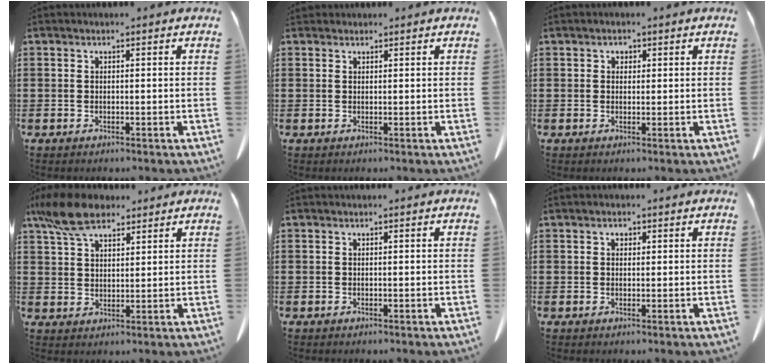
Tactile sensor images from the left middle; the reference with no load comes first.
{"total": 0.8, "force": [0.7, 0.3, 0.0], "torque": [-0.003, 0.000, 0.015]}
{"total": 0.9, "force": [0.3, 0.7, 0.3], "torque": [-0.009, 0.002, 0.007]}
{"total": 8.0, "force": [5.7, 3.5, 4.4], "torque": [-0.111, -0.005, 0.107]}
{"total": 0.0}
{"total": 0.9, "force": [0.3, 0.6, 0.6], "torque": [-0.005, 0.001, 0.005]}